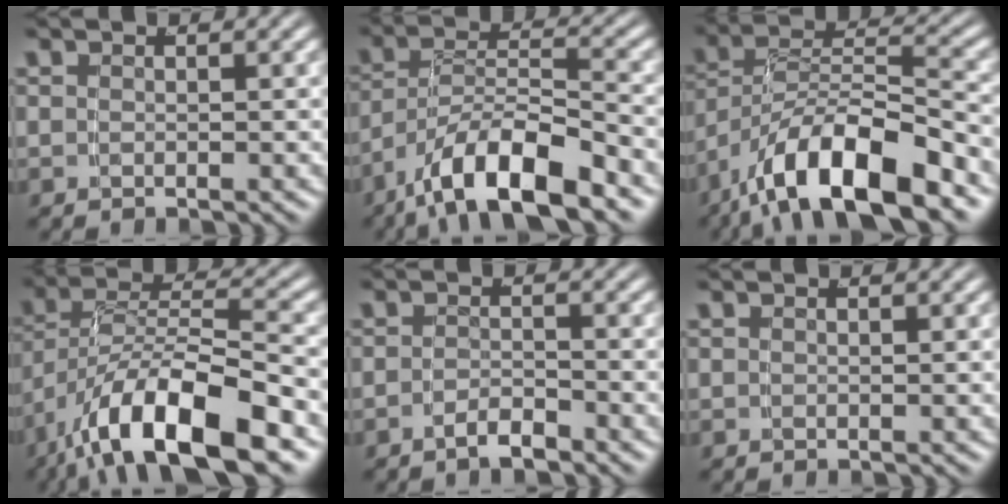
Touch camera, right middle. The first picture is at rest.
{"total": 7.5, "force": [-4.1, 3.3, 5.3], "torque": [-0.087, -0.012, -0.063]}
{"total": 9.4, "force": [-4.1, 4.6, 7.1], "torque": [-0.116, -0.014, -0.058]}
{"total": 10.3, "force": [-4.1, 5.2, 7.9], "torque": [-0.143, -0.017, -0.053]}
{"total": 2.1, "force": [-1.8, 0.6, 0.9], "torque": [-0.013, -0.002, -0.033]}
{"total": 0.0}